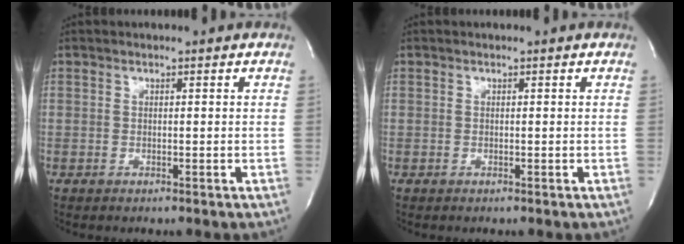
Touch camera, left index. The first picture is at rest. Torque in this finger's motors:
{"motor_torque": [-0.09, 0.11, 0.00, 0.00]}